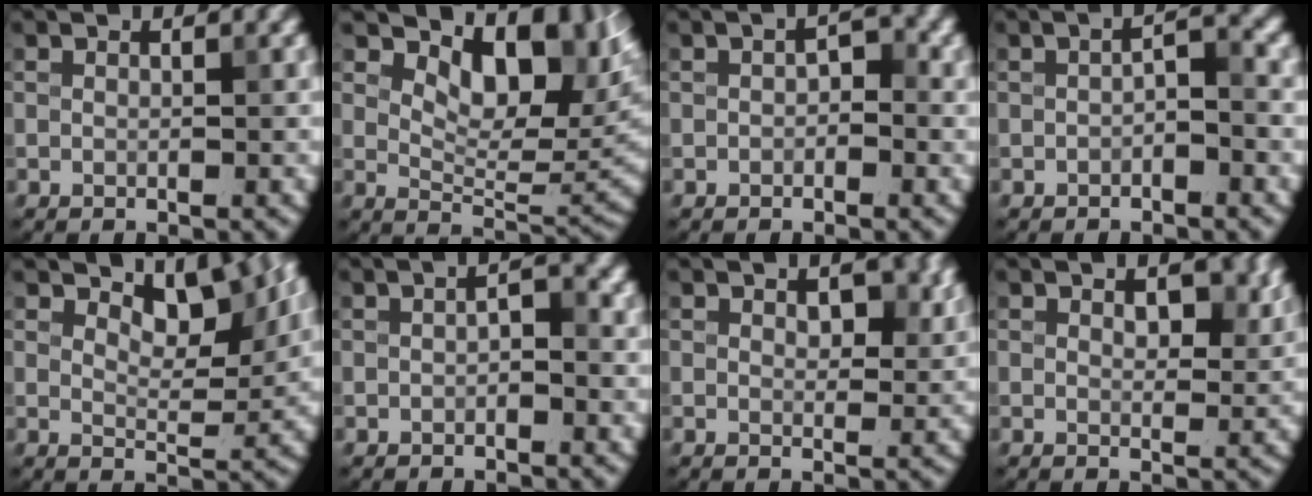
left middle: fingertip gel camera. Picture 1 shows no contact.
{"total": 9.6, "force": [4.7, 4.6, 7.1], "torque": [-0.099, -0.008, 0.083]}
{"total": 1.5, "force": [-0.3, 1.0, 1.1], "torque": [-0.016, 0.002, -0.007]}
{"total": 1.7, "force": [-0.7, 0.7, 1.5], "torque": [-0.024, 0.006, -0.014]}
{"total": 4.8, "force": [2.9, 2.1, 3.2], "torque": [-0.048, -0.010, 0.038]}
{"total": 1.4, "force": [-0.2, 0.6, 1.2], "torque": [-0.020, 0.005, -0.005]}
{"total": 2.5, "force": [1.1, 1.4, 1.7], "torque": [-0.021, -0.006, 0.019]}
{"total": 2.7, "force": [1.2, 1.5, 1.9], "torque": [-0.025, -0.006, 0.021]}